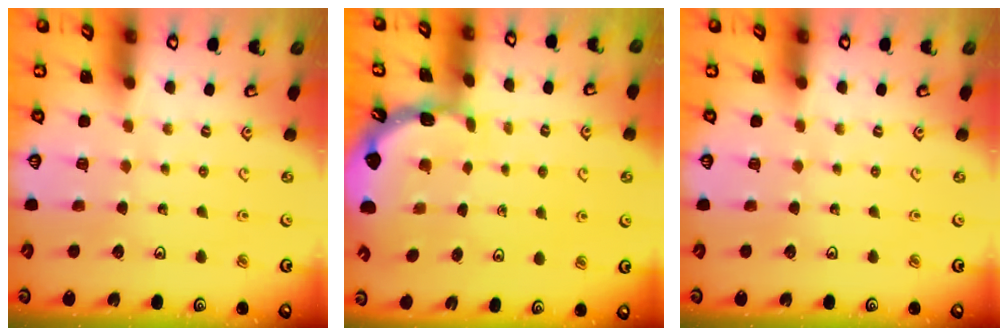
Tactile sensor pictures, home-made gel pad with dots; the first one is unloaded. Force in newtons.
{"total": 1.7, "press": 1.7, "slide": 0.1}
{"total": 0.0}